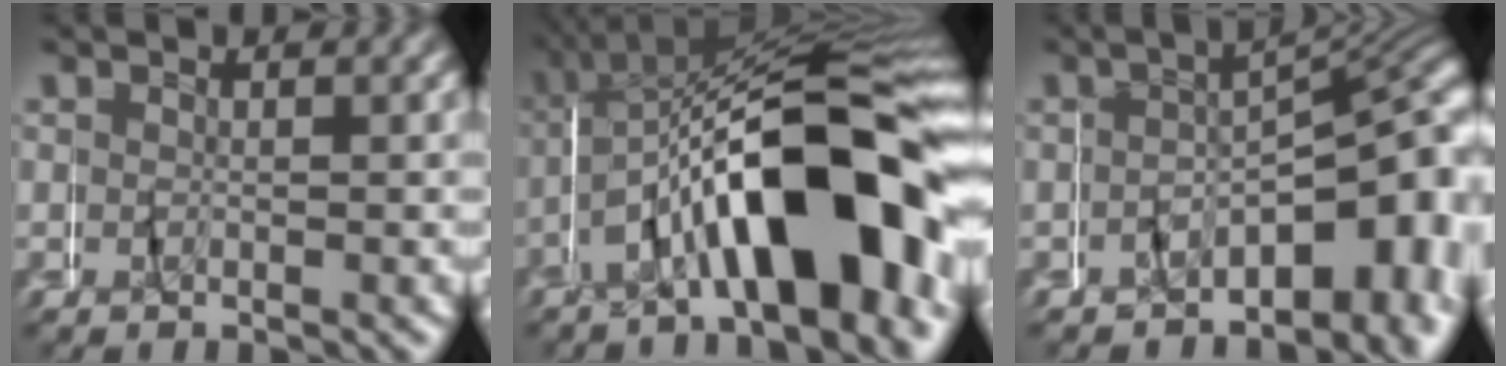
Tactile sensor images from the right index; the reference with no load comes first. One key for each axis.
{"total": 17.3, "fx": -3.1, "fy": 8.3, "fz": 14.8, "tx": -0.240, "ty": -0.007, "tz": -0.043}
{"total": 8.1, "fx": -3.3, "fy": 3.4, "fz": 6.5, "tx": -0.069, "ty": 0.010, "tz": -0.052}